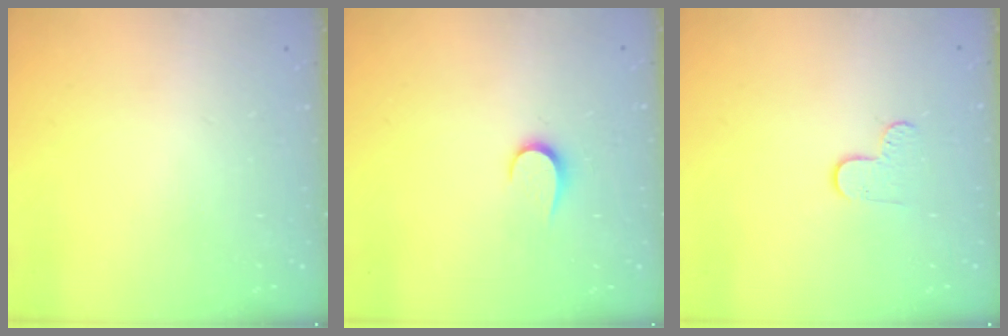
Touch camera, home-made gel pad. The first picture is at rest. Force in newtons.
{"total": 5.0, "press": 5.0, "slide": 0.5}
{"total": 6.4, "press": 6.4, "slide": 0.5}